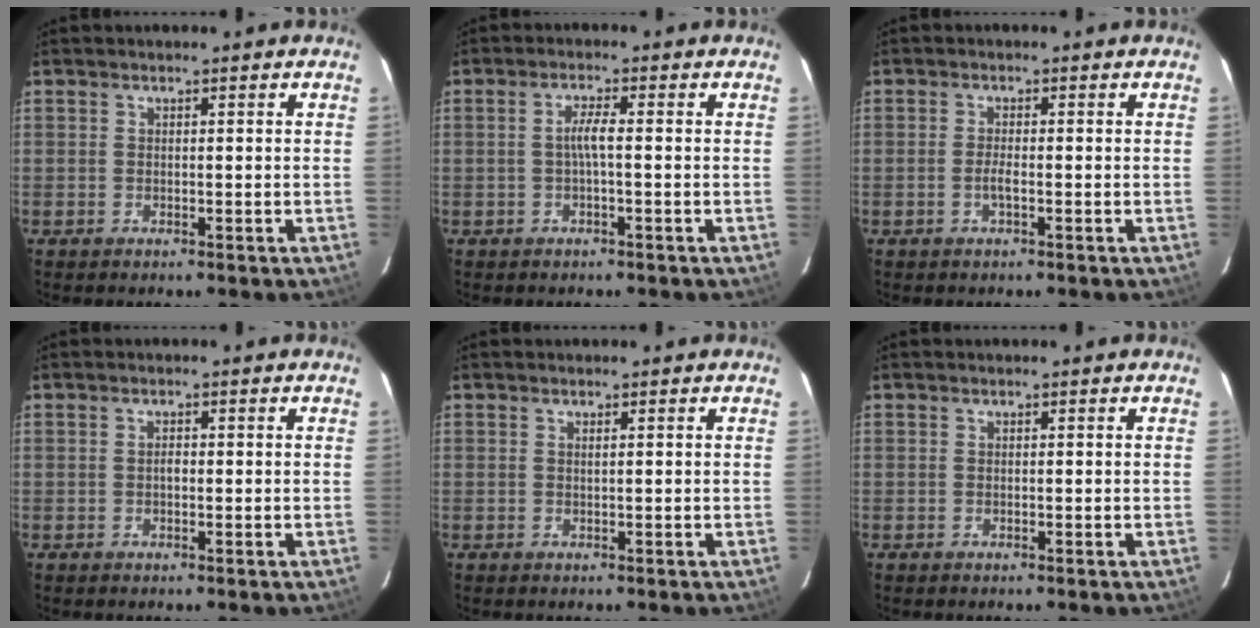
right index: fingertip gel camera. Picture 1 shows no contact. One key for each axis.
{"total": 2.5, "fx": -0.5, "fy": -0.1, "fz": 2.5, "tx": -0.048, "ty": 0.004, "tz": -0.010}
{"total": 1.7, "fx": -0.7, "fy": 0.1, "fz": 1.5, "tx": -0.031, "ty": 0.000, "tz": -0.014}
{"total": 0.9, "fx": -0.1, "fy": 0.6, "fz": 0.7, "tx": -0.011, "ty": 0.004, "tz": -0.003}
{"total": 0.6, "fx": 0.2, "fy": -0.2, "fz": 0.4, "tx": -0.009, "ty": 0.000, "tz": 0.004}
{"total": 0.0}